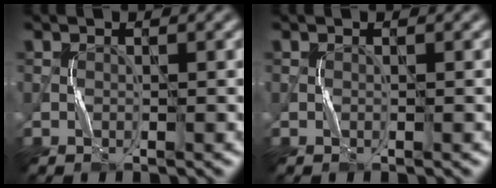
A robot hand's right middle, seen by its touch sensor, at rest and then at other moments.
{"total": 0.0}